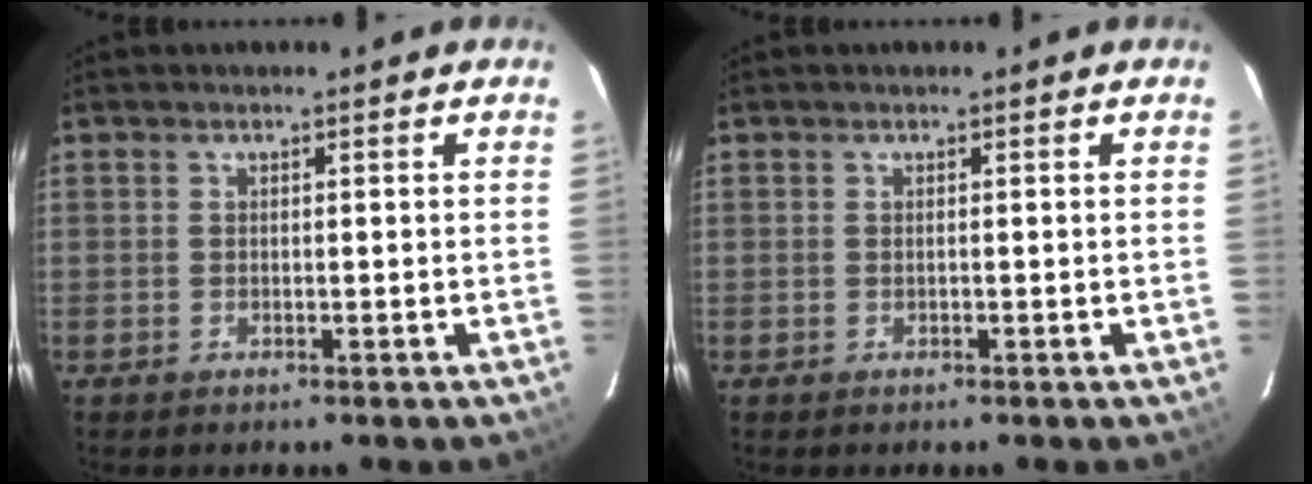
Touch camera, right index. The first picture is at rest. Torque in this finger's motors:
{"motor_torque": [0.10, 0.04, -0.01, 0.00]}